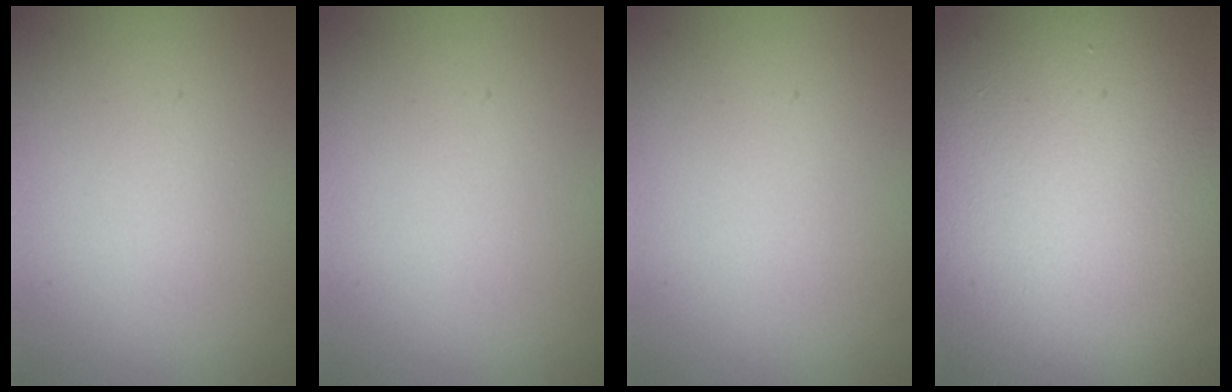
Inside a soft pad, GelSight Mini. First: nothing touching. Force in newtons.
{"total": 0.0}
{"total": 0.0}
{"total": 19.4, "press": 19.4, "slide": 1.2}